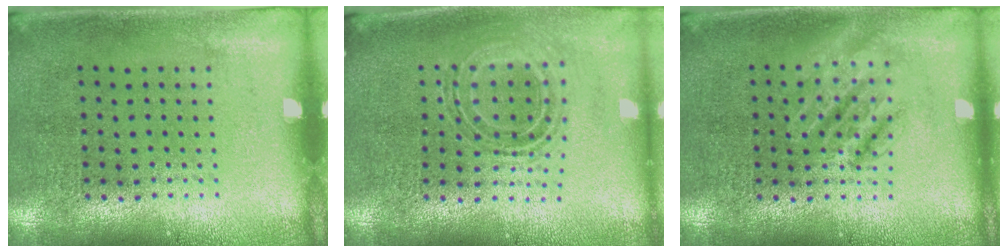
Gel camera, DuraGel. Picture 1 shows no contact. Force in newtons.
{"total": 0.7, "press": 0.7, "slide": 0.2}
{"total": 2.6, "press": 2.5, "slide": 0.3}